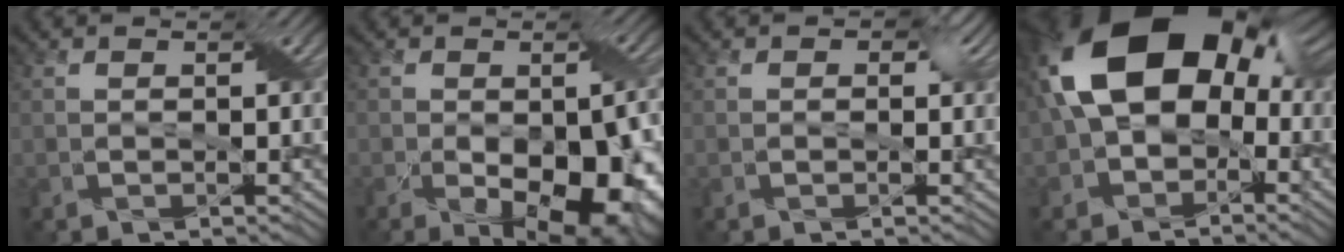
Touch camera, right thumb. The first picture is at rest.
{"total": 14.1, "force": [-5.7, 7.4, 10.6], "torque": [-0.143, -0.034, -0.063]}
{"total": 1.8, "force": [0.3, 1.5, 0.9], "torque": [-0.010, -0.003, 0.001]}
{"total": 17.7, "force": [1.5, 12.1, 12.8], "torque": [-0.219, -0.001, 0.025]}